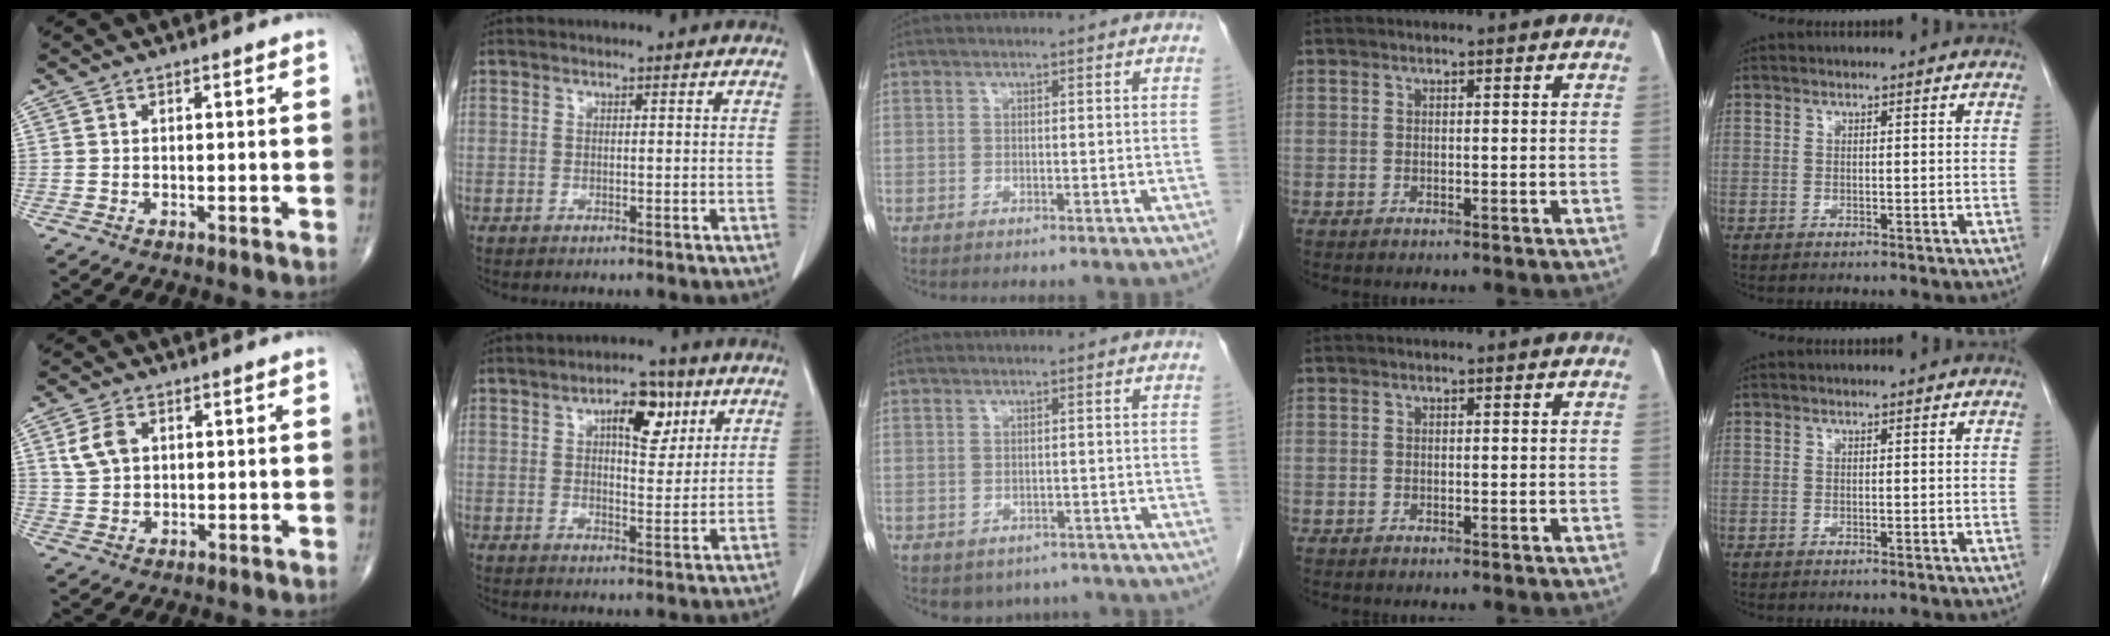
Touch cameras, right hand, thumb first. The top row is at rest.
{"thumb": {"total": 5.1, "force": [1.7, 3.5, 3.2], "torque": [-0.056, 0.000, 0.037]}, "index": {"total": 7.6, "force": [3.6, 3.2, 5.9], "torque": [-0.086, 0.009, 0.052]}, "middle": {"total": 4.3, "force": [-3.3, 2.6, 0.6], "torque": [0.004, 0.010, -0.040]}}